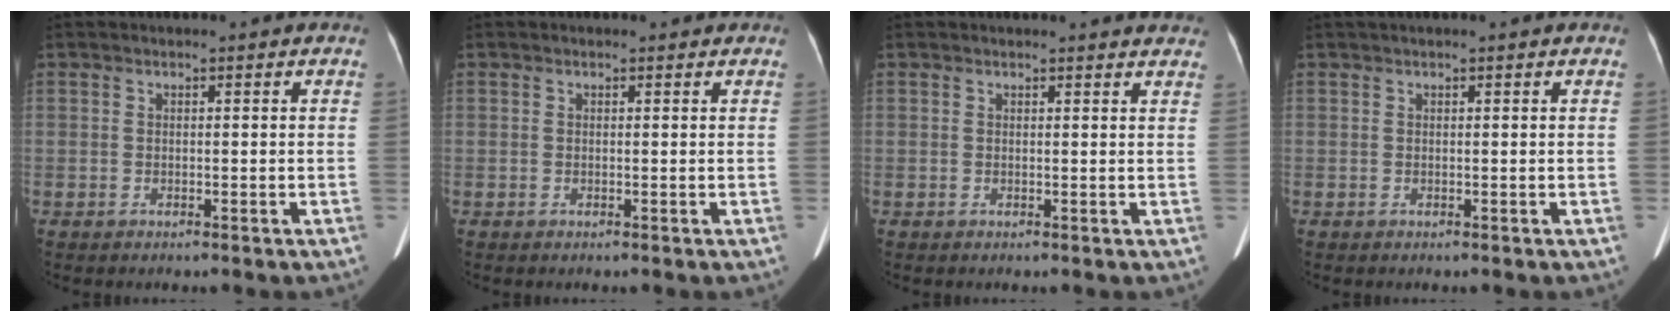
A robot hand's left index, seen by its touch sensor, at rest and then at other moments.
{"total": 0.0}
{"total": 6.1, "force": [5.9, 0.6, 1.2], "torque": [-0.004, -0.002, 0.042]}
{"total": 1.1, "force": [0.8, -0.2, 0.6], "torque": [-0.009, 0.021, 0.021]}